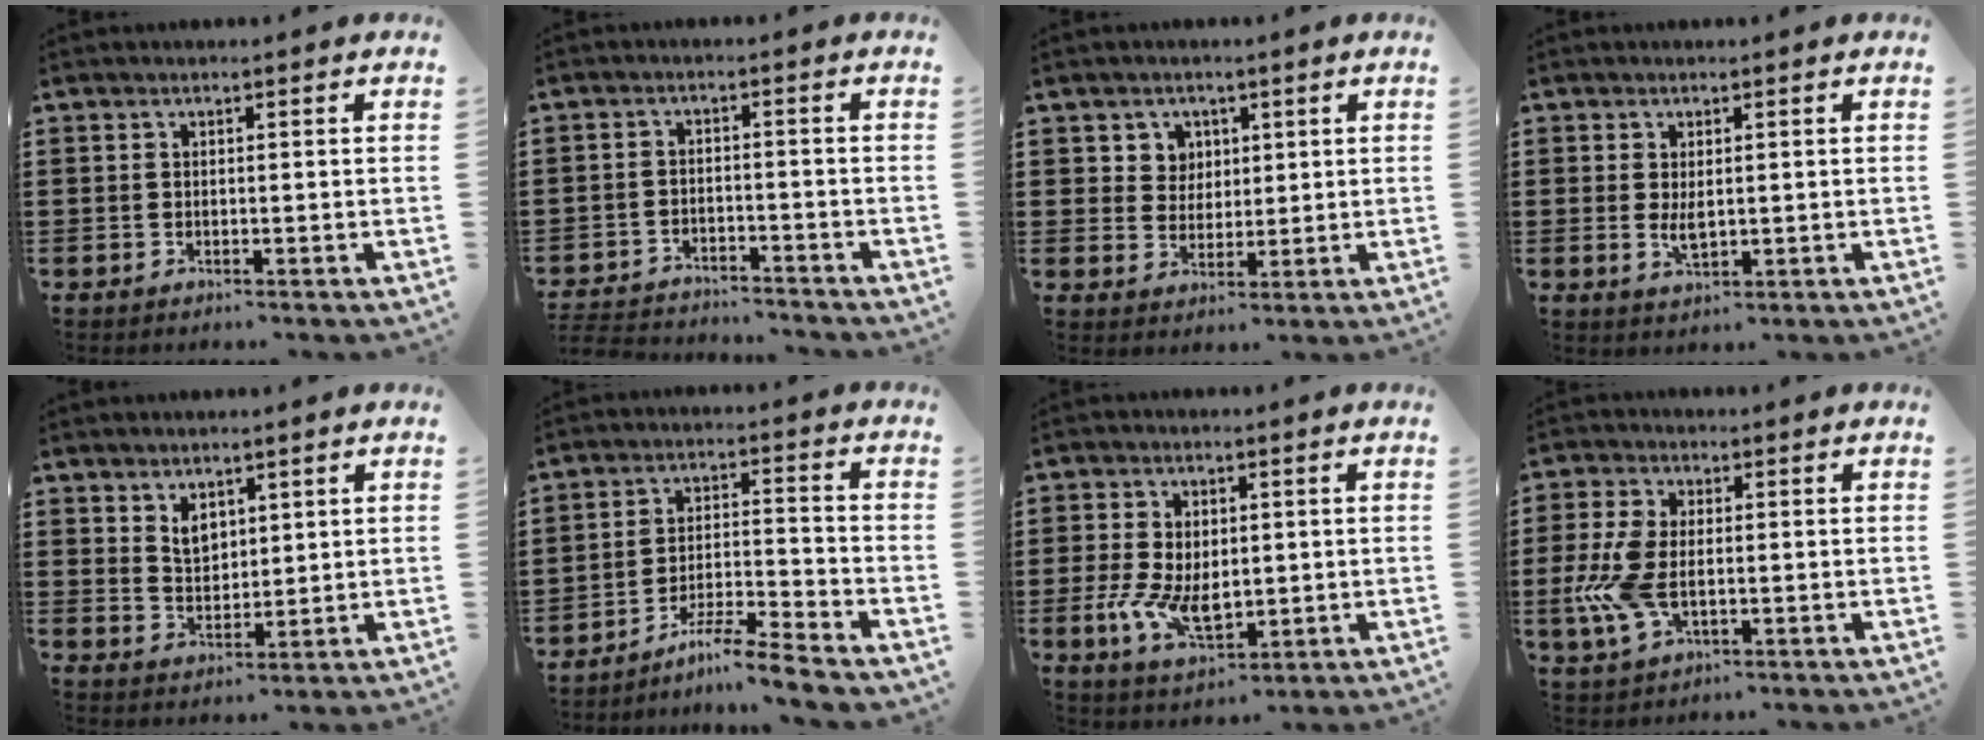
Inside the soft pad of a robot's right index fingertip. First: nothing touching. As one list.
[{"total": 3.6, "force": [-3.6, 0.3, 0.1], "torque": [-0.014, -0.002, -0.078]}, {"total": 4.0, "force": [1.9, 3.5, 0.5], "torque": [-0.020, 0.011, 0.032]}, {"total": 2.6, "force": [0.4, 1.2, 2.3], "torque": [-0.046, 0.001, 0.009]}, {"total": 3.5, "force": [2.2, 2.2, 1.6], "torque": [-0.033, 0.005, 0.039]}, {"total": 6.7, "force": [-6.1, -0.4, 2.7], "torque": [-0.058, -0.005, -0.120]}, {"total": 7.0, "force": [-0.9, 4.2, 5.5], "torque": [-0.127, 0.004, -0.018]}, {"total": 8.1, "force": [-0.8, 4.4, 6.8], "torque": [-0.167, -0.007, -0.019]}]